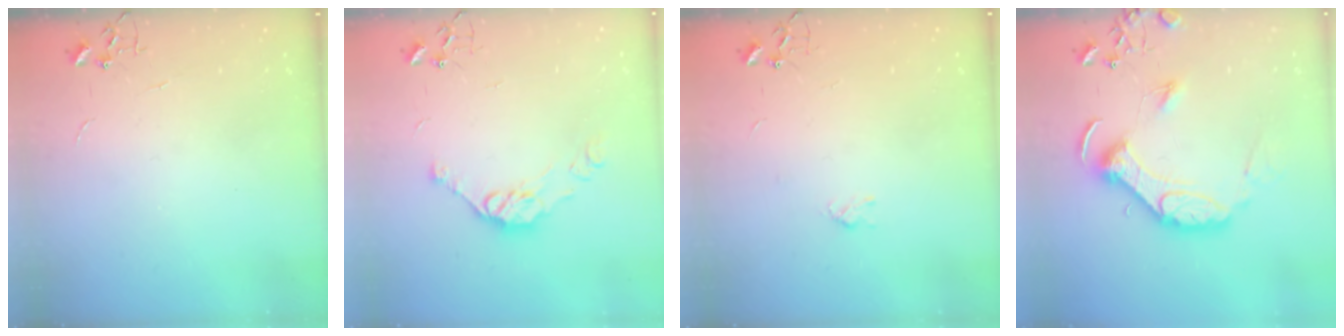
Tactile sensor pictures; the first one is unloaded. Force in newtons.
{"total": 10.5, "press": 10.4, "slide": 0.6}
{"total": 3.2, "press": 3.1, "slide": 0.7}
{"total": 14.3, "press": 14.2, "slide": 2.0}